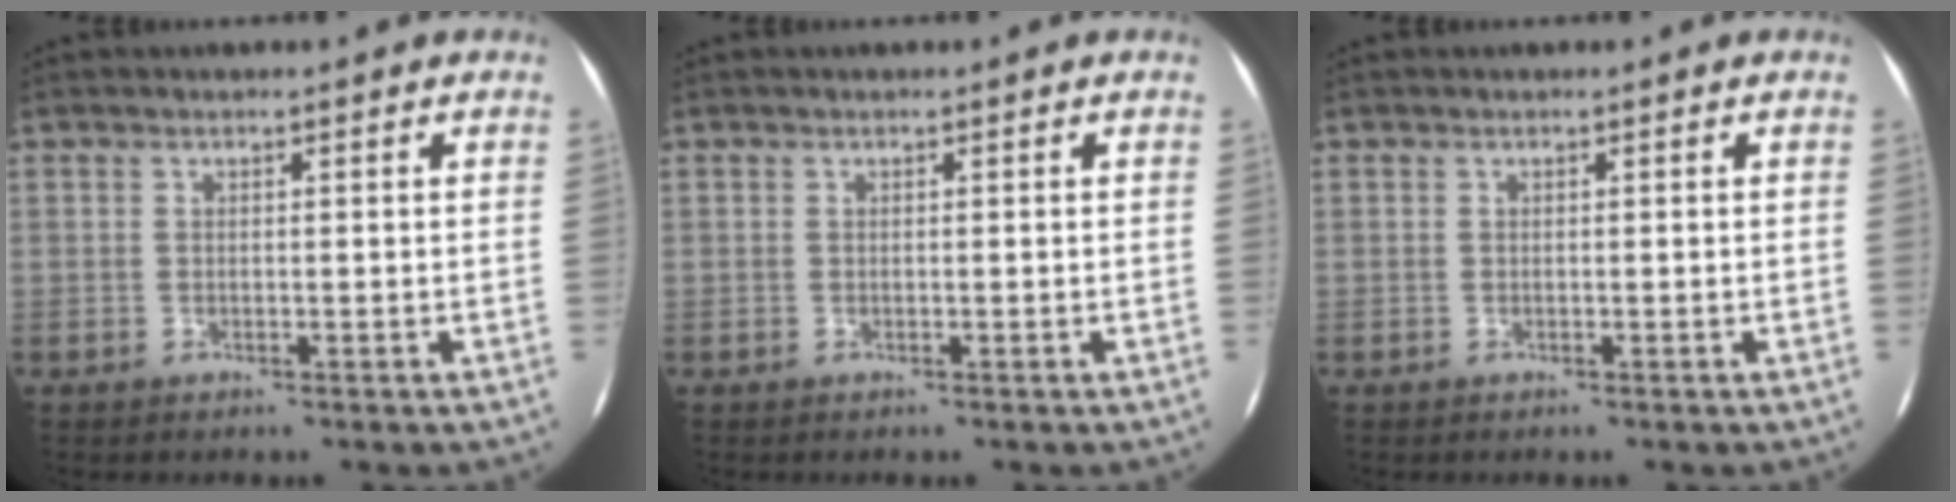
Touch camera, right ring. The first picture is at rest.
{"total": 0.0}
{"total": 0.0}